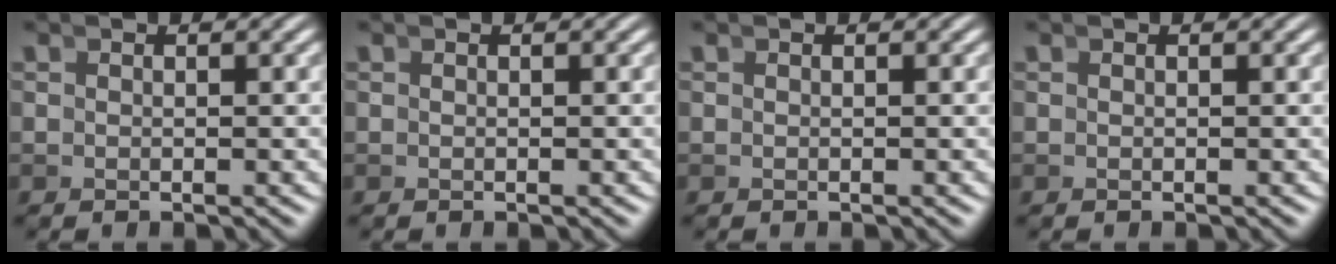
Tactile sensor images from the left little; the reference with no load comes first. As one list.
[{"total": 0.0}, {"total": 0.0}, {"total": 0.0}]